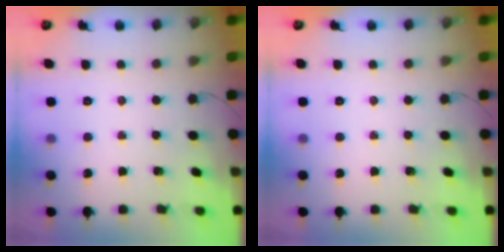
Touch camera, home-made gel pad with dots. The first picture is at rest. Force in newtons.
{"total": 0.0}